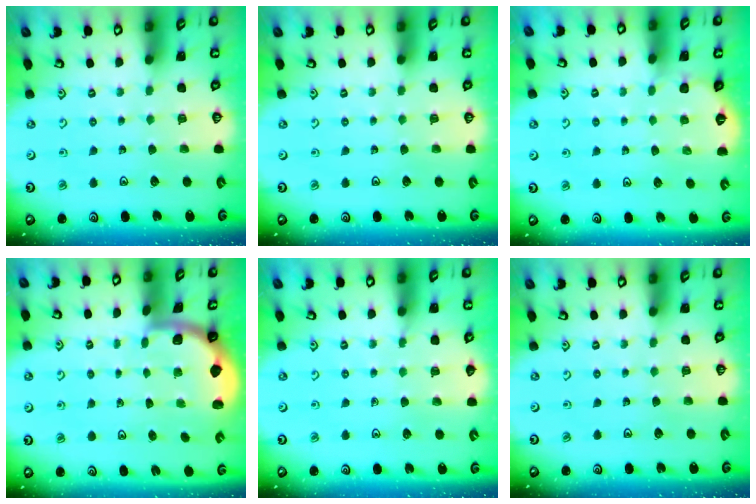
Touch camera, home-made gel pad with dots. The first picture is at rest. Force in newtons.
{"total": 0.0}
{"total": 2.3, "press": 2.3, "slide": 0.1}
{"total": 1.4, "press": 1.4, "slide": 0.1}
{"total": 2.9, "press": 2.8, "slide": 0.5}
{"total": 0.0}